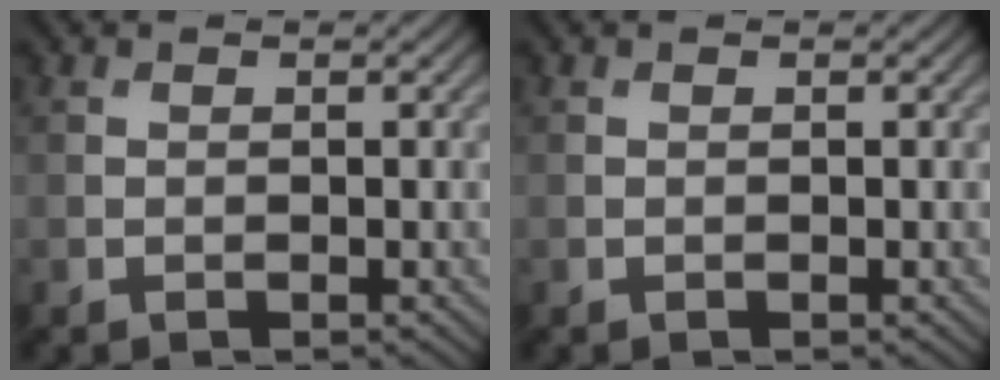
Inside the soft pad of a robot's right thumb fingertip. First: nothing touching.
{"total": 0.0}